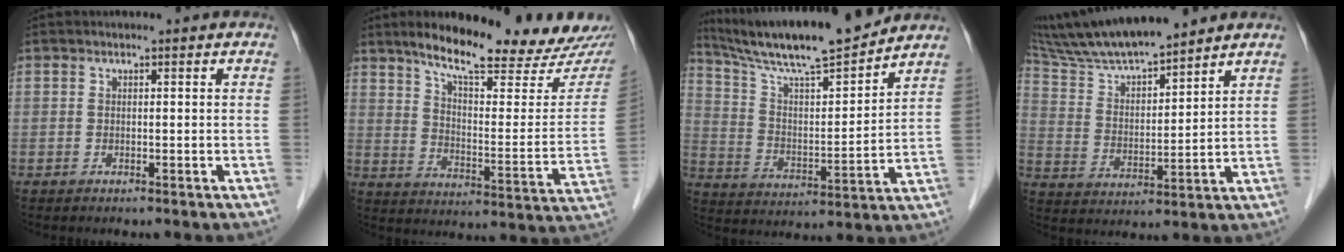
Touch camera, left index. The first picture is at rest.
{"total": 22.0, "force": [18.2, 3.2, 11.8], "torque": [-0.166, -0.028, 0.247]}
{"total": 16.9, "force": [15.1, 0.4, 7.6], "torque": [-0.139, 0.002, 0.257]}
{"total": 13.4, "force": [12.1, 0.9, 5.6], "torque": [-0.109, 0.015, 0.227]}